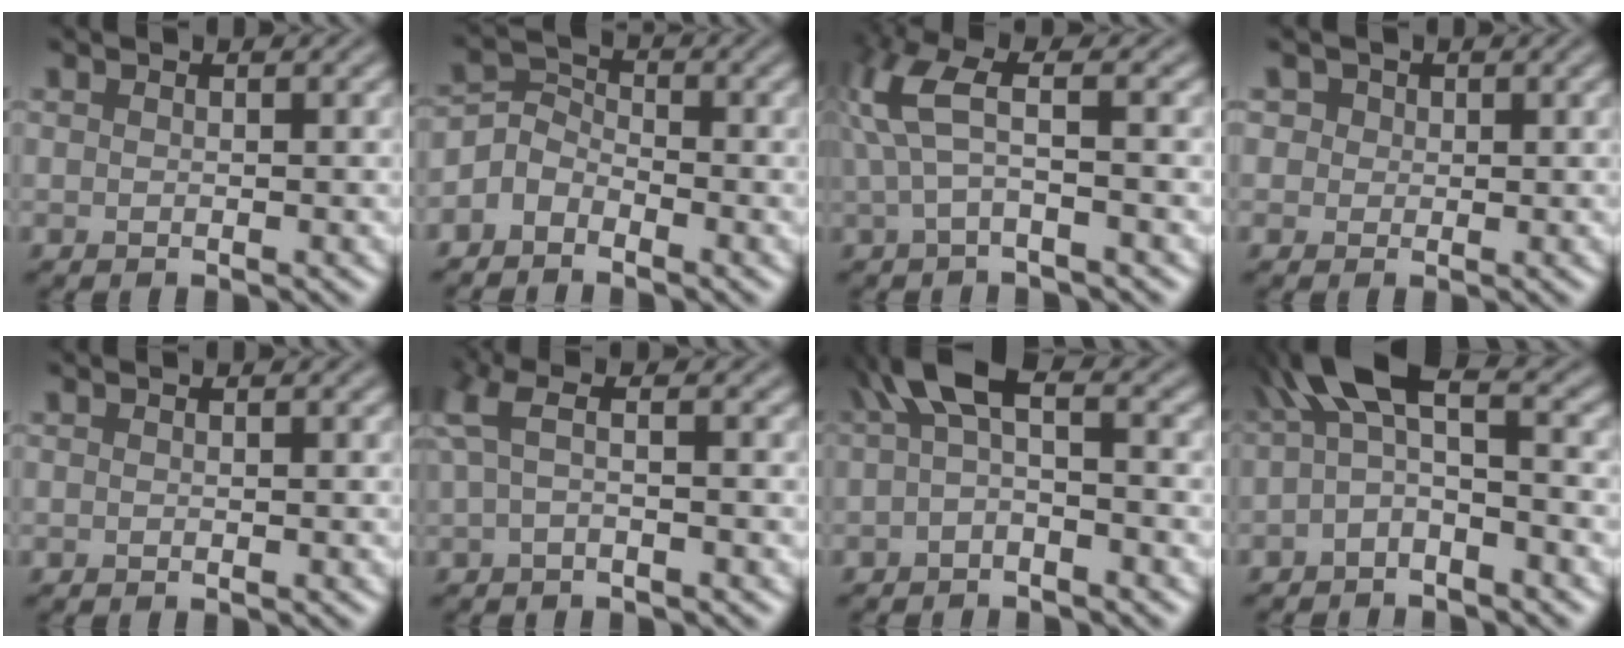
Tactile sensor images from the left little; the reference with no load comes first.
{"total": 2.4, "force": [-1.9, 1.4, 0.6], "torque": [-0.003, 0.011, -0.050]}
{"total": 4.6, "force": [0.9, 1.6, 4.3], "torque": [-0.110, 0.013, 0.012]}
{"total": 3.7, "force": [1.8, 2.8, 1.6], "torque": [-0.041, 0.005, 0.024]}
{"total": 0.0}
{"total": 3.2, "force": [0.4, 1.2, 3.0], "torque": [-0.079, 0.012, 0.001]}
{"total": 4.2, "force": [0.4, 1.8, 3.8], "torque": [-0.064, 0.013, -0.006]}
{"total": 5.2, "force": [0.1, 2.1, 4.8], "torque": [-0.082, 0.019, -0.018]}